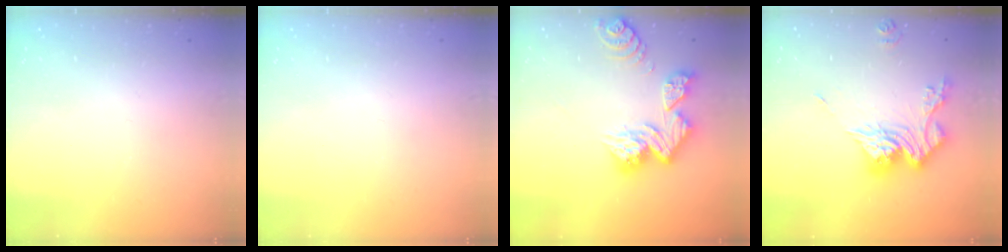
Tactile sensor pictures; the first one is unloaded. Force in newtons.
{"total": 0.7, "press": 0.7, "slide": 0.1}
{"total": 13.6, "press": 13.5, "slide": 1.6}
{"total": 16.4, "press": 16.3, "slide": 1.9}